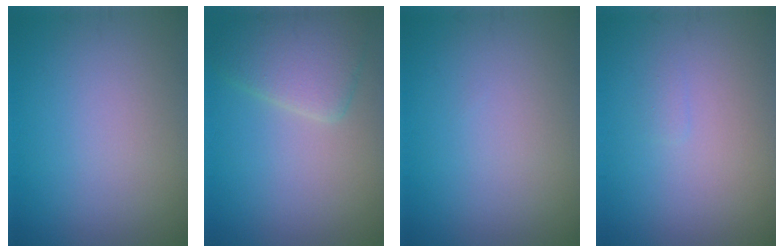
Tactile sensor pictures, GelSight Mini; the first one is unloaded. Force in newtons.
{"total": 4.2, "press": 4.2, "slide": 0.1}
{"total": 0.0}
{"total": 0.5, "press": 0.5, "slide": 0.1}